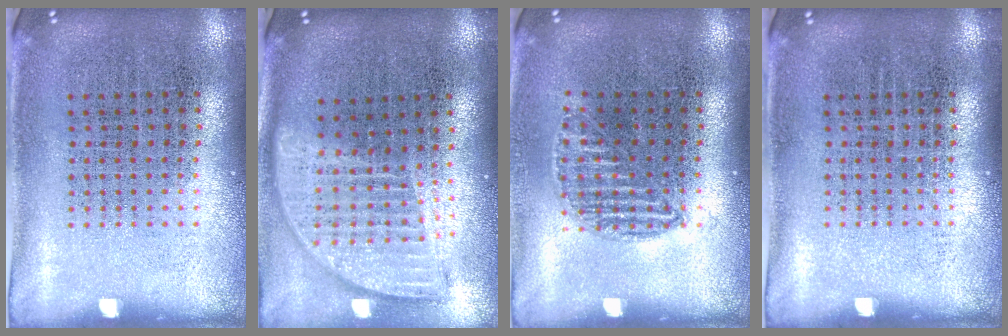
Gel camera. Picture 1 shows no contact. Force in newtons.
{"total": 1.9, "press": 1.5, "slide": 1.1}
{"total": 1.1, "press": 1.0, "slide": 0.4}
{"total": 0.0}